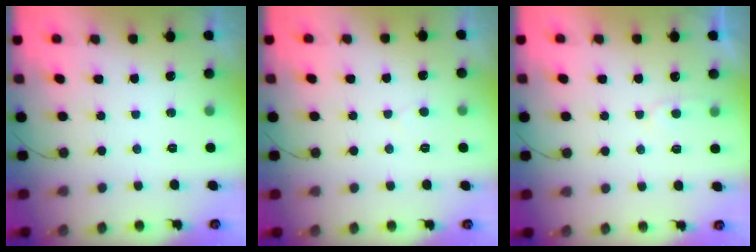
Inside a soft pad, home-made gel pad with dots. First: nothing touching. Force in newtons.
{"total": 2.9, "press": 2.9, "slide": 0.3}
{"total": 4.2, "press": 4.2, "slide": 0.4}